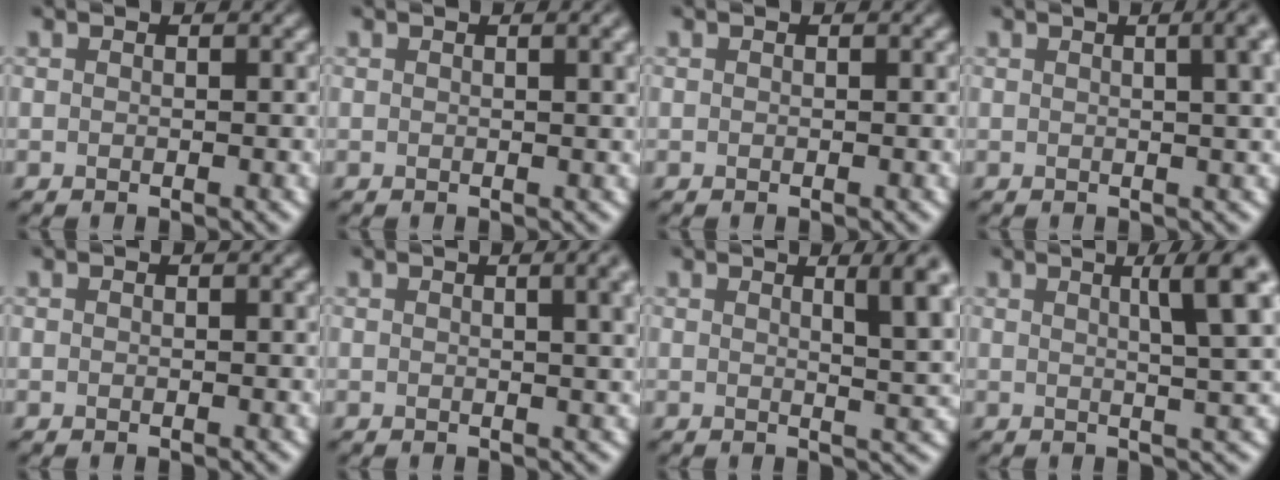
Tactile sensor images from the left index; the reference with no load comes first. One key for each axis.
{"total": 2.6, "fx": 0.9, "fy": 0.9, "fz": 2.3, "tx": -0.018, "ty": 0.007, "tz": 0.009}
{"total": 0.0}
{"total": 8.4, "fx": 2.6, "fy": 4.2, "fz": 6.8, "tx": -0.010, "ty": 0.054, "tz": -0.006}
{"total": 0.0}
{"total": 6.2, "fx": 1.9, "fy": 2.8, "fz": 5.2, "tx": -0.023, "ty": 0.030, "tz": 0.003}
{"total": 5.6, "fx": 2.0, "fy": 1.5, "fz": 5.1, "tx": -0.049, "ty": 0.006, "tz": 0.027}
{"total": 6.9, "fx": 2.3, "fy": 1.3, "fz": 6.4, "tx": -0.065, "ty": 0.014, "tz": 0.033}